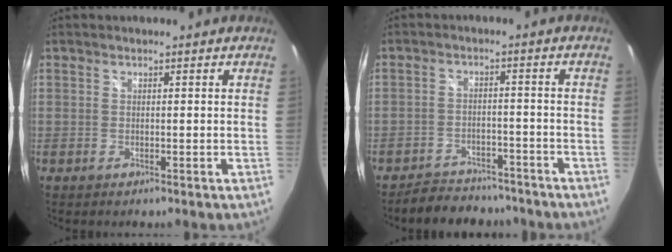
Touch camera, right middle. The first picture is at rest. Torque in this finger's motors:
{"motor_torque": [0.52, -0.76, 0.03, 0.01]}